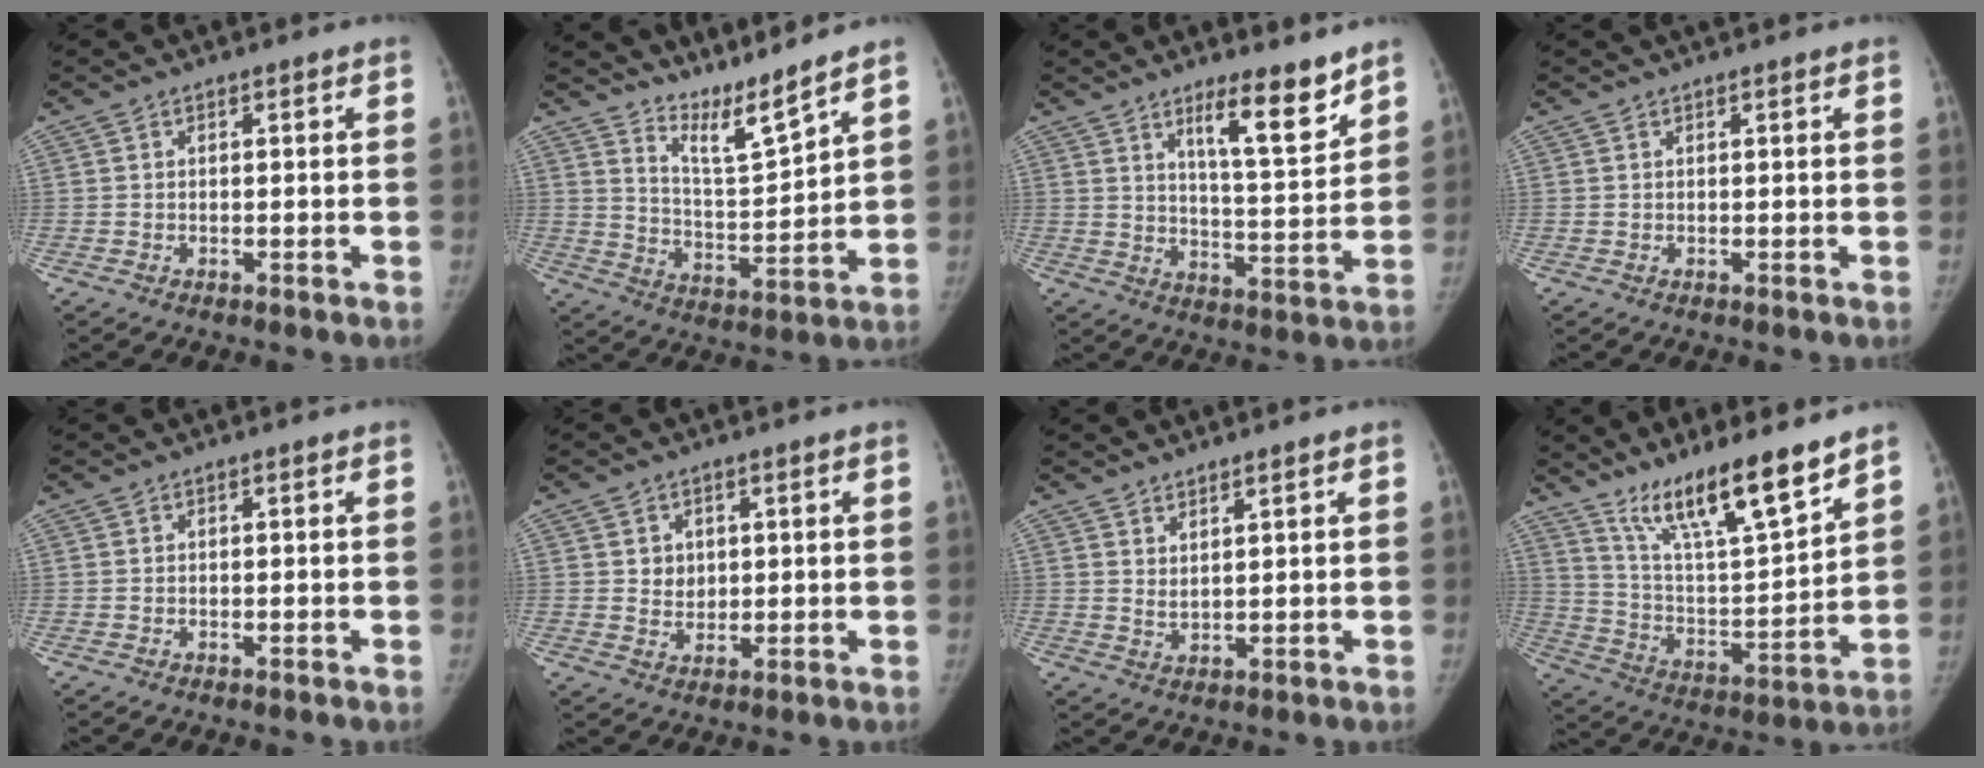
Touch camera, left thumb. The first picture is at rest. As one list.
[{"total": 8.4, "force": [7.8, -0.5, 3.2], "torque": [-0.055, -0.076, 0.153]}, {"total": 10.8, "force": [7.4, 2.2, 7.5], "torque": [-0.098, -0.064, 0.122]}, {"total": 1.4, "force": [1.2, 0.2, 0.7], "torque": [0.000, 0.011, 0.019]}, {"total": 0.0}, {"total": 3.4, "force": [1.1, 3.0, 1.3], "torque": [0.001, -0.007, 0.026]}, {"total": 2.7, "force": [2.0, 0.5, 1.7], "torque": [-0.030, -0.024, 0.042]}, {"total": 17.5, "force": [13.2, 3.0, 11.0], "torque": [-0.161, -0.080, 0.242]}]